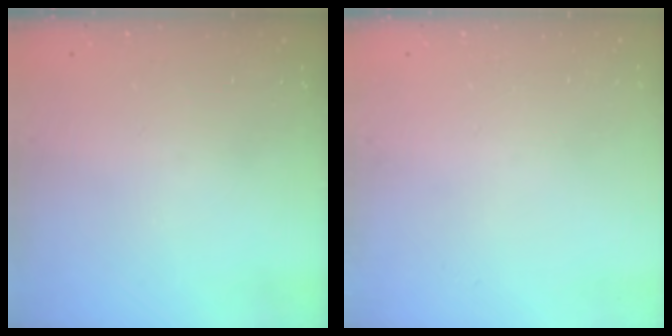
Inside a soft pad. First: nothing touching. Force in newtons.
{"total": 0.0}